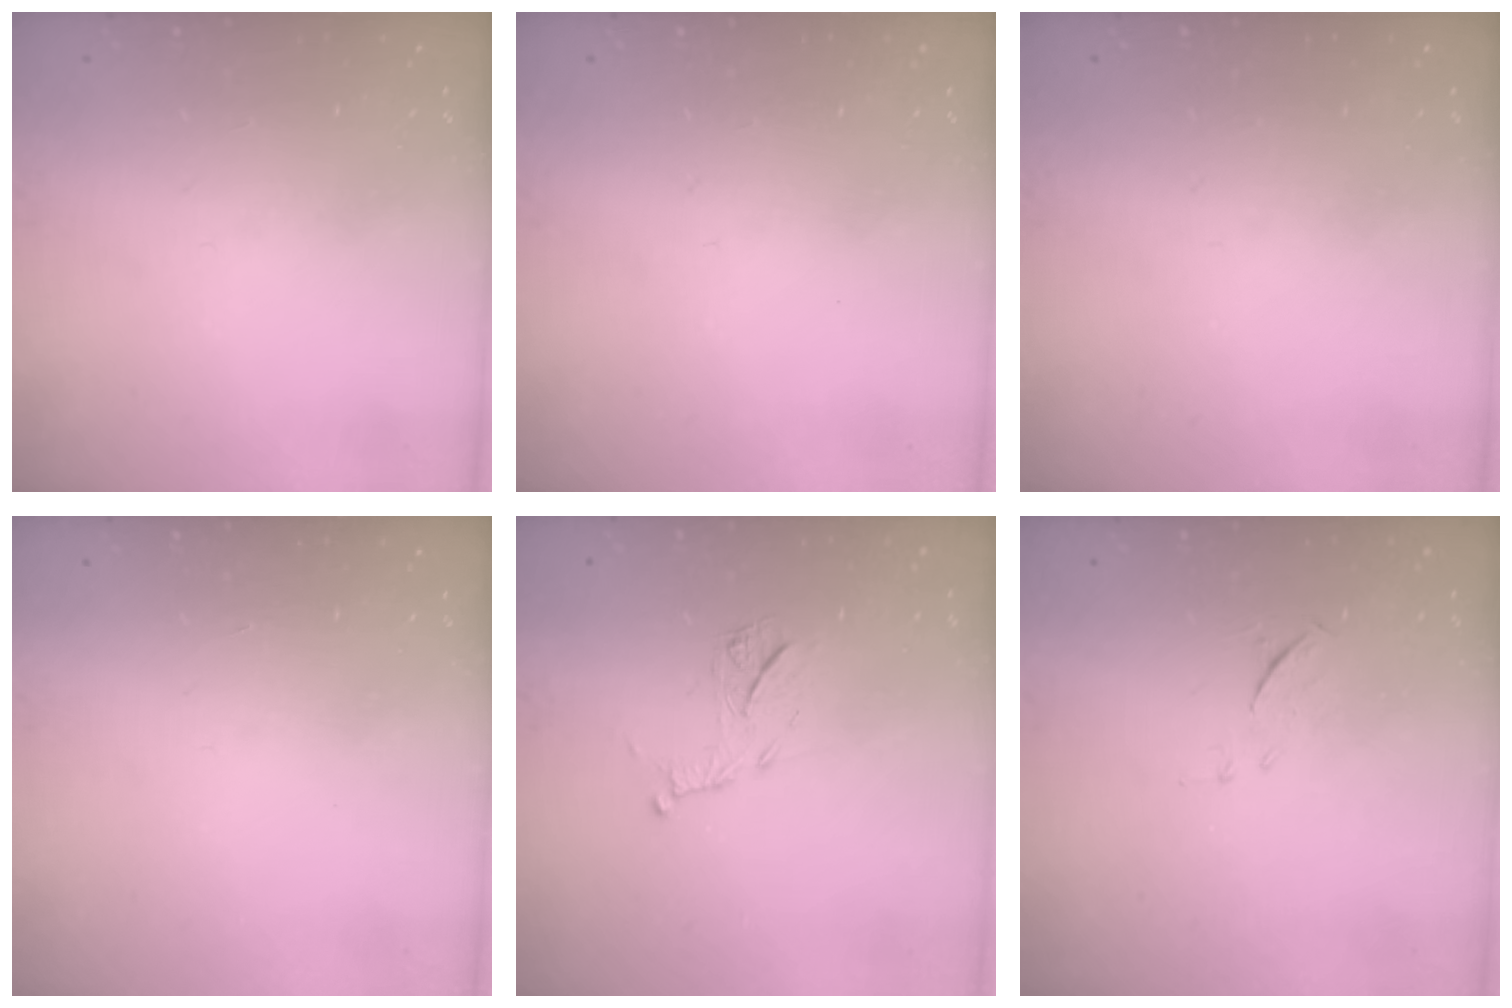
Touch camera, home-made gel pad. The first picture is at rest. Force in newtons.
{"total": 0.0}
{"total": 0.0}
{"total": 1.5, "press": 1.5, "slide": 0.1}
{"total": 10.1, "press": 10.1, "slide": 0.5}
{"total": 6.3, "press": 6.2, "slide": 0.6}